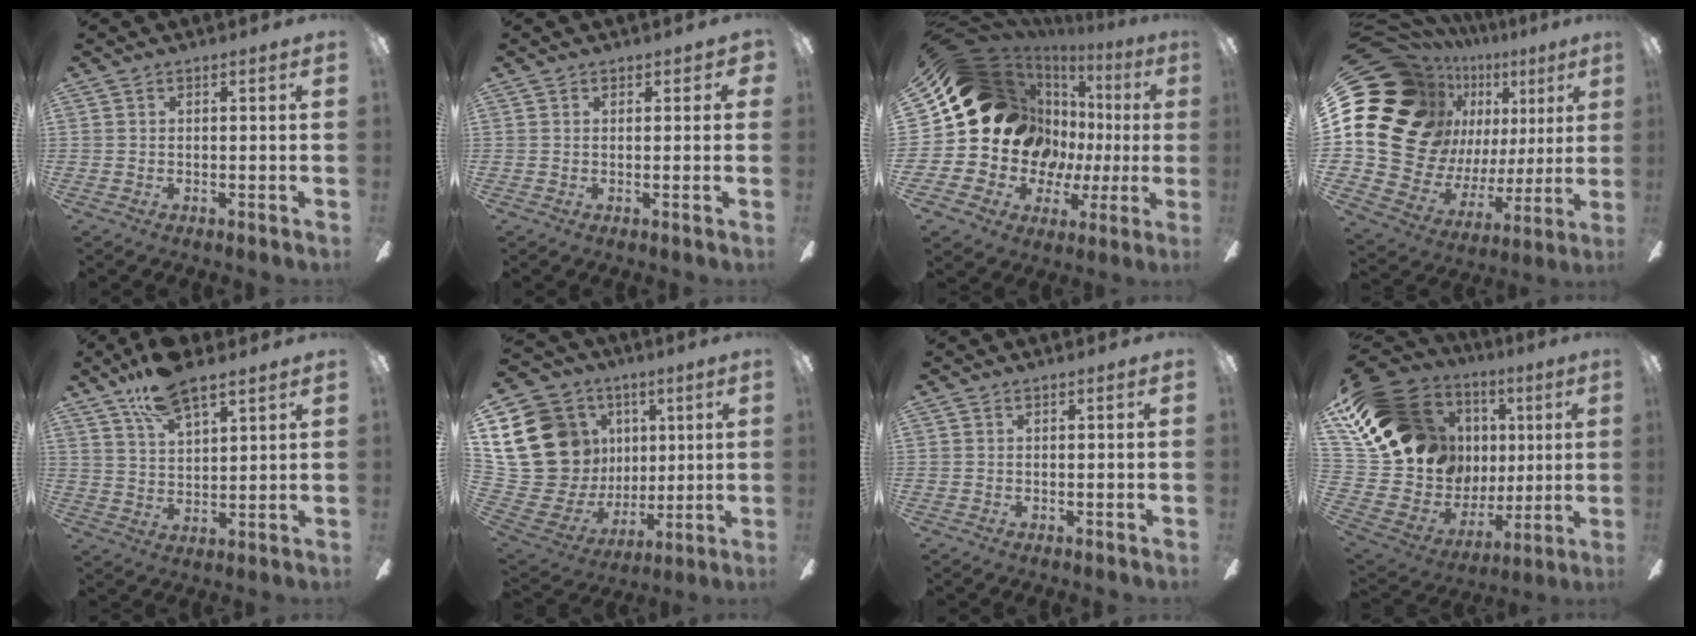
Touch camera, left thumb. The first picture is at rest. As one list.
[{"total": 1.6, "force": [0.7, 1.3, 0.7], "torque": [-0.004, 0.001, 0.011]}, {"total": 21.9, "force": [4.8, 18.4, 10.9], "torque": [-0.243, -0.044, 0.124]}, {"total": 23.6, "force": [9.0, 18.2, 11.9], "torque": [-0.260, -0.081, 0.209]}, {"total": 11.5, "force": [8.6, 4.0, 6.5], "torque": [-0.113, -0.038, 0.155]}, {"total": 23.9, "force": [6.5, 20.1, 11.1], "torque": [-0.246, -0.041, 0.170]}, {"total": 0.0}, {"total": 21.2, "force": [9.3, 15.1, 11.6], "torque": [-0.271, -0.055, 0.197]}]